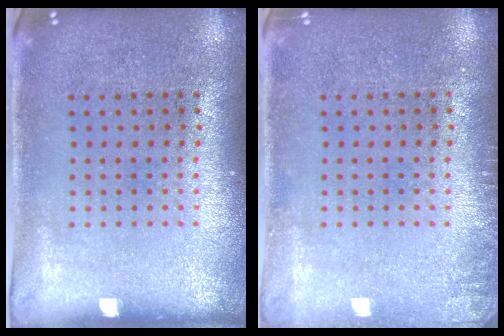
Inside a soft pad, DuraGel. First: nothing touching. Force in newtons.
{"total": 1.1, "press": 1.1, "slide": 0.2}